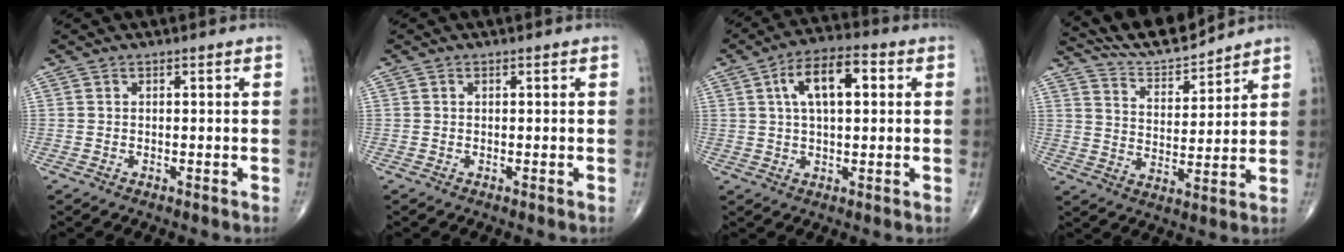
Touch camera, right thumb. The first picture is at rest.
{"total": 0.0}
{"total": 10.3, "force": [2.6, 4.7, 8.7], "torque": [-0.141, 0.017, 0.037]}
{"total": 9.5, "force": [9.3, 0.7, 1.5], "torque": [-0.020, -0.053, 0.181]}